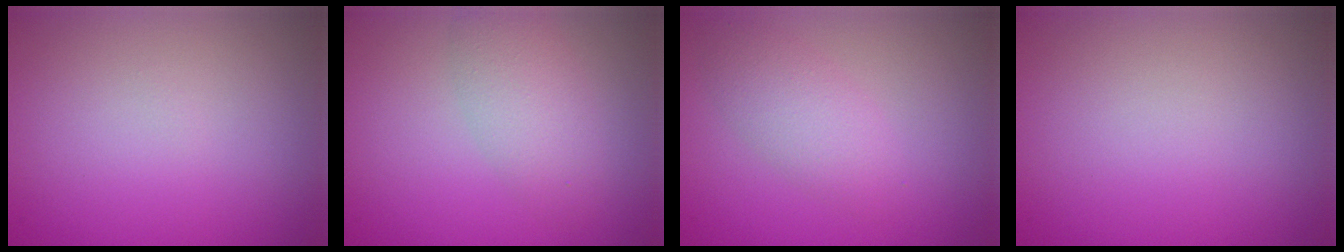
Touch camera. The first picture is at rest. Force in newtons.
{"total": 2.3, "press": 2.3, "slide": 0.2}
{"total": 2.7, "press": 2.7, "slide": 0.0}
{"total": 0.0}